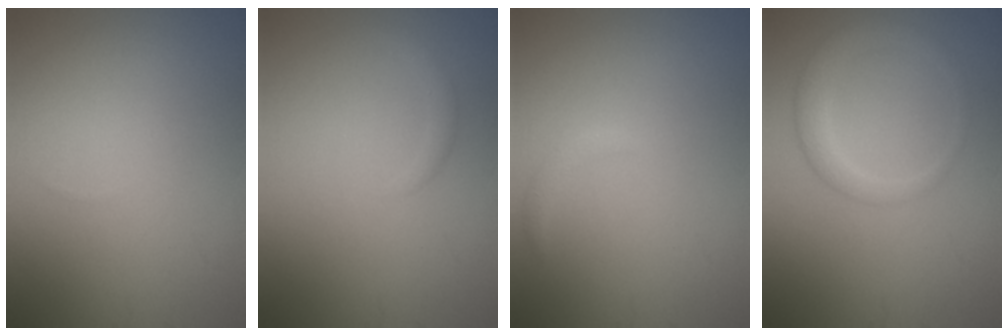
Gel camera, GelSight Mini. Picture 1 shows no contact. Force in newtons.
{"total": 1.0, "press": 1.0, "slide": 0.1}
{"total": 0.8, "press": 0.8, "slide": 0.1}
{"total": 2.8, "press": 2.8, "slide": 0.2}